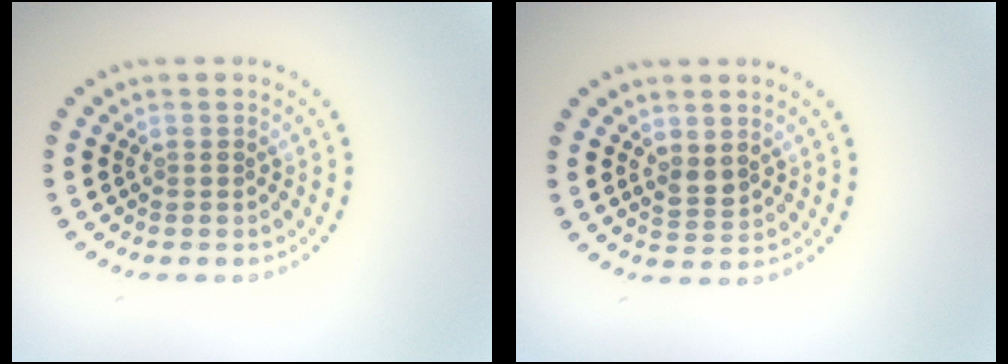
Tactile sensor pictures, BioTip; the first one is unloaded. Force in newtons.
{"total": 1.5, "press": 1.4, "slide": 0.6}